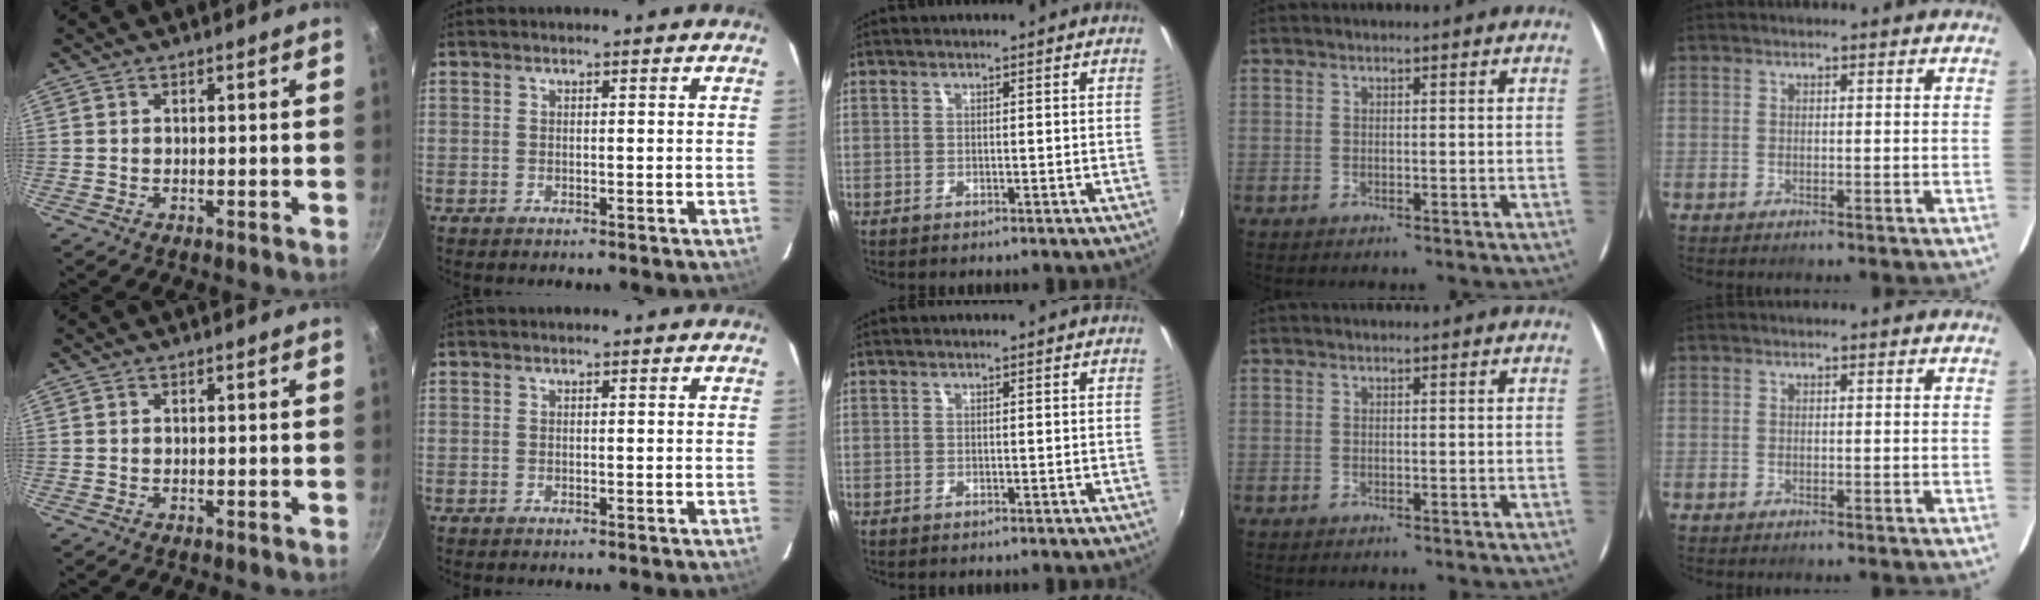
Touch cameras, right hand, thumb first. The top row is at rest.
{}